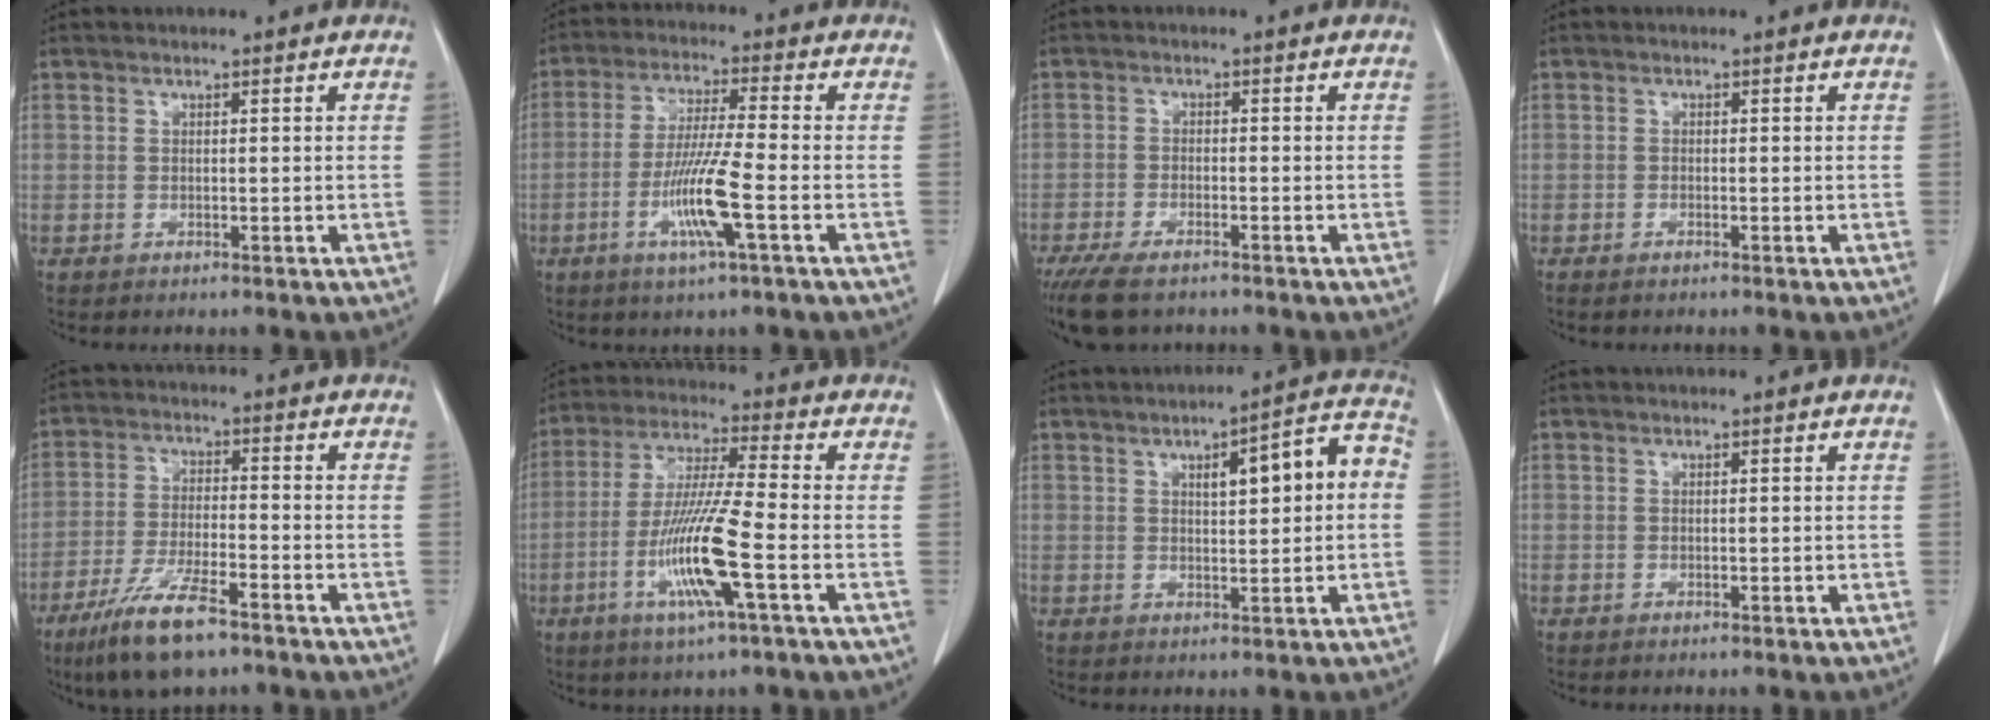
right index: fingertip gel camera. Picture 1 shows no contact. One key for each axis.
{"total": 9.9, "fx": -3.3, "fy": -0.1, "fz": 9.3, "tx": -0.185, "ty": -0.012, "tz": -0.065}
{"total": 8.0, "fx": -6.0, "fy": 2.9, "fz": 4.4, "tx": -0.081, "ty": -0.014, "tz": -0.101}
{"total": 1.2, "fx": -0.7, "fy": 0.5, "fz": 0.7, "tx": -0.019, "ty": -0.001, "tz": -0.010}
{"total": 11.3, "fx": -7.5, "fy": 2.5, "fz": 8.0, "tx": -0.160, "ty": -0.019, "tz": -0.131}
{"total": 13.2, "fx": -4.3, "fy": 0.2, "fz": 12.5, "tx": -0.253, "ty": -0.015, "tz": -0.084}
{"total": 9.6, "fx": 1.5, "fy": 2.6, "fz": 9.1, "tx": -0.125, "ty": 0.034, "tz": 0.023}
{"total": 0.7, "fx": -0.1, "fy": 0.4, "fz": 0.5, "tx": -0.015, "ty": 0.001, "tz": 0.000}